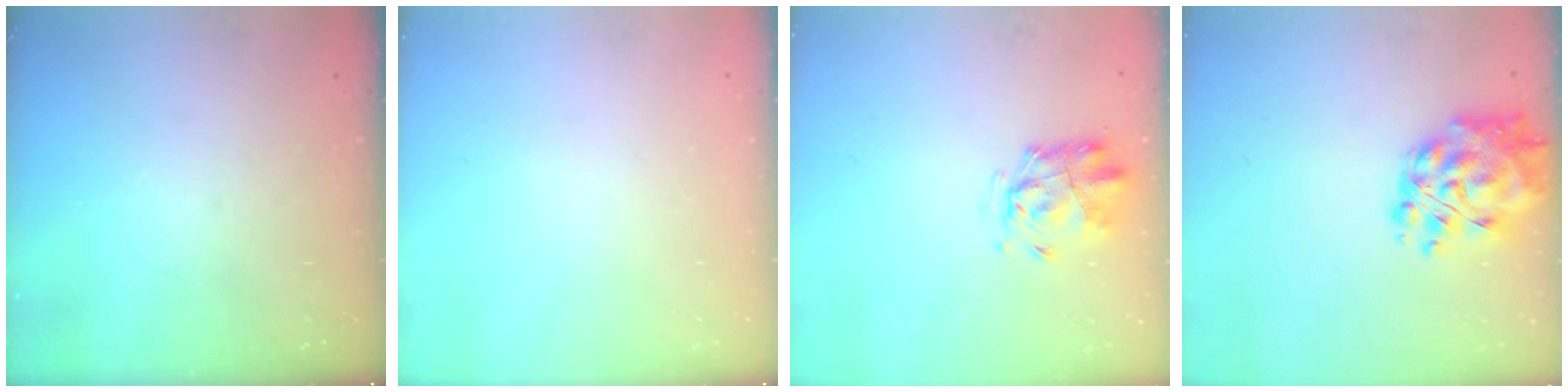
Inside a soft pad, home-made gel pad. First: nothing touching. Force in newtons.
{"total": 0.0}
{"total": 2.6, "press": 2.4, "slide": 0.8}
{"total": 15.7, "press": 14.8, "slide": 5.0}